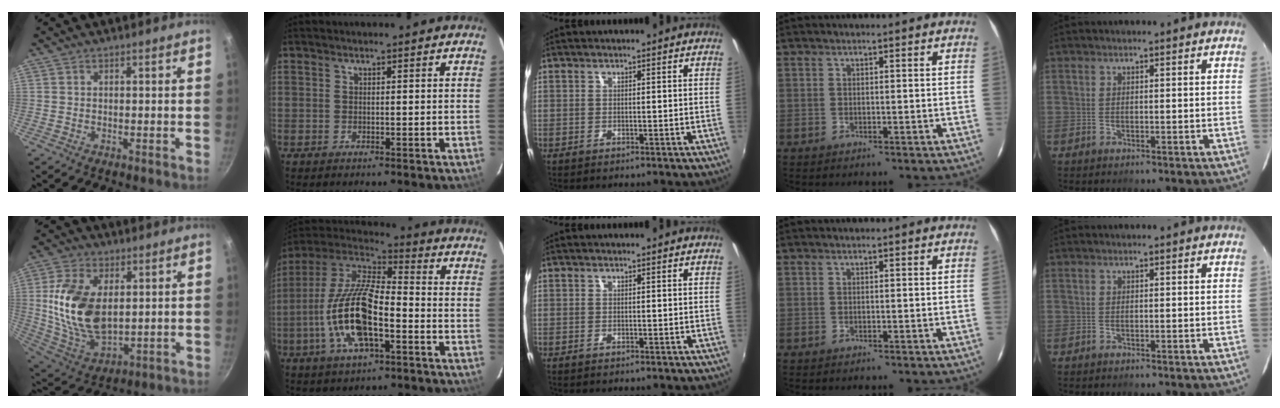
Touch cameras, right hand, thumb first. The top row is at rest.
{"thumb": {"total": 17.6, "force": [2.5, 10.5, 13.9], "torque": [-0.252, -0.015, 0.060]}, "index": {"total": 17.9, "force": [-5.7, 6.6, 15.6], "torque": [-0.321, -0.007, -0.115]}}